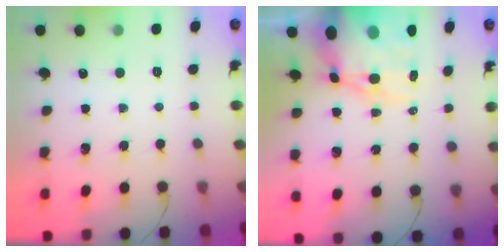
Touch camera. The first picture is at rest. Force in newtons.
{"total": 19.9, "press": 19.4, "slide": 4.6}